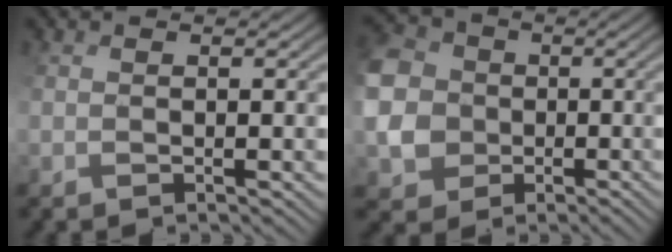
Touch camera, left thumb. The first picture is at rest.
{"total": 9.8, "force": [-0.1, 9.0, 3.9], "torque": [-0.145, -0.017, -0.011]}